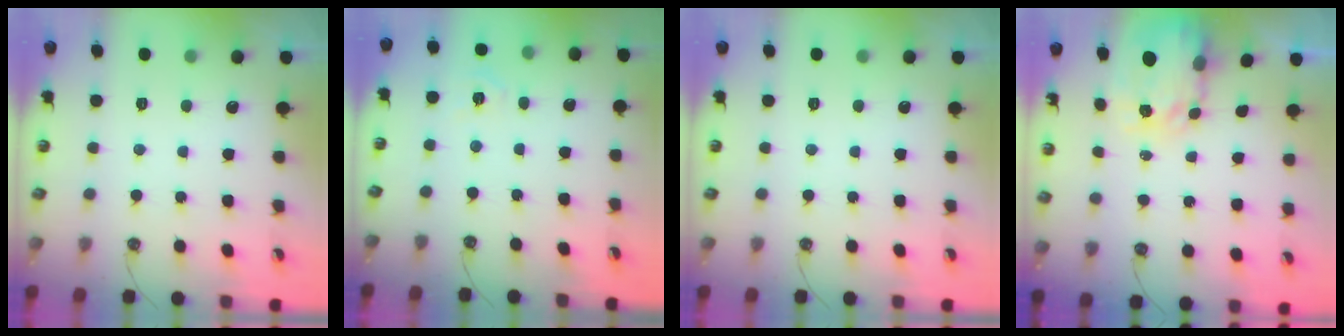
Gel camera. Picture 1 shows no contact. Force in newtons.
{"total": 2.9, "press": 2.9, "slide": 0.4}
{"total": 0.0}
{"total": 5.0, "press": 5.0, "slide": 0.4}